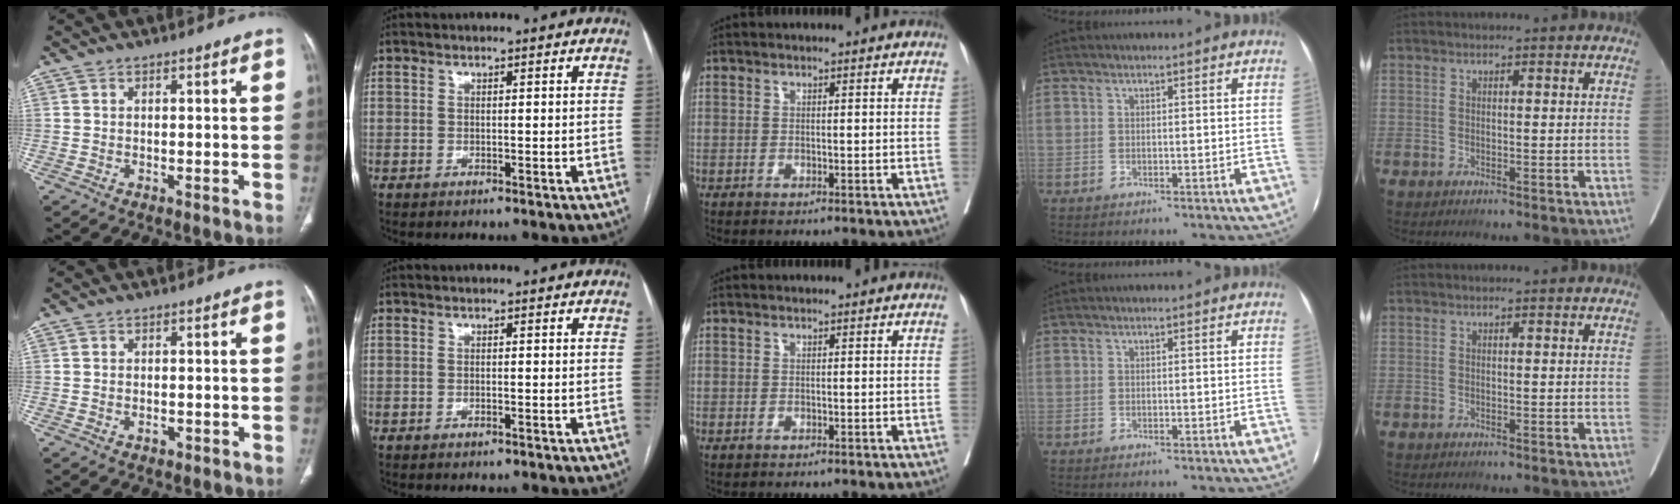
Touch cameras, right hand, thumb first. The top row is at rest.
{"thumb": {"total": 1.3, "force": [-0.5, 0.9, 0.8], "torque": [-0.013, 0.005, -0.004]}, "index": {"total": 0.7, "force": [-0.5, 0.2, 0.4], "torque": [-0.010, -0.001, -0.005]}}